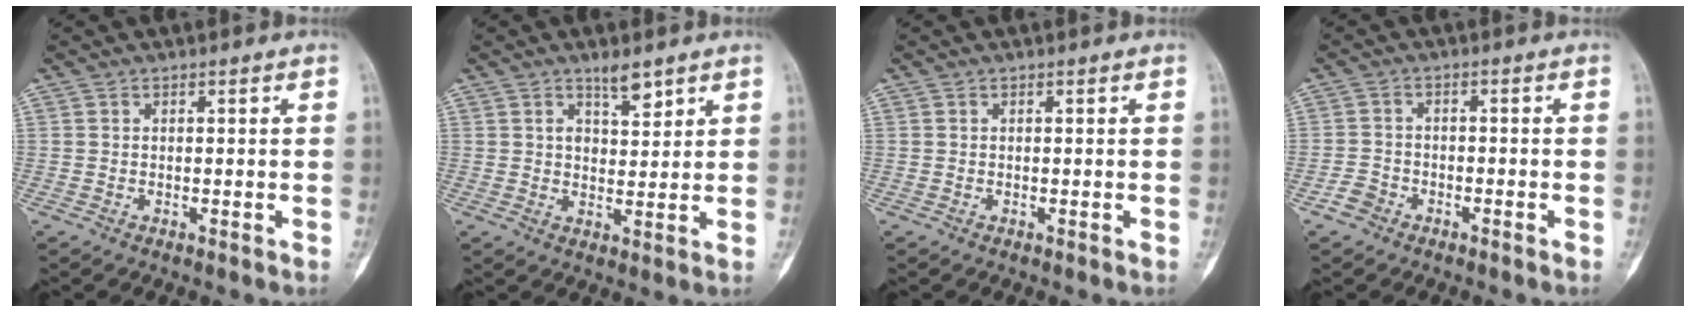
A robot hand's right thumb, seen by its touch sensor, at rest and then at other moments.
{"total": 4.3, "force": [3.0, 1.7, 2.6], "torque": [-0.026, -0.022, 0.050]}
{"total": 0.0}
{"total": 2.8, "force": [-1.9, 1.9, 0.7], "torque": [-0.010, 0.014, -0.039]}